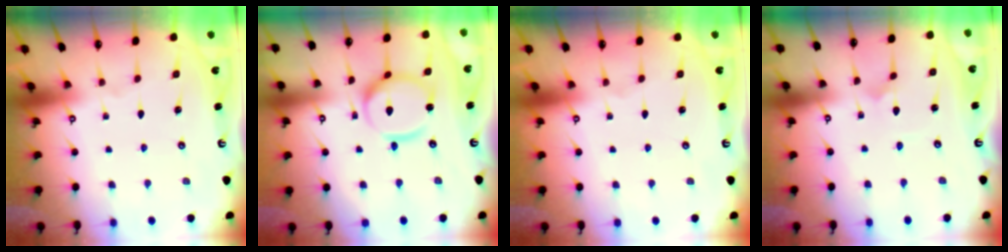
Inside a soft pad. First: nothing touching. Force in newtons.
{"total": 13.0, "press": 12.9, "slide": 1.2}
{"total": 0.0}
{"total": 2.1, "press": 2.1, "slide": 0.1}